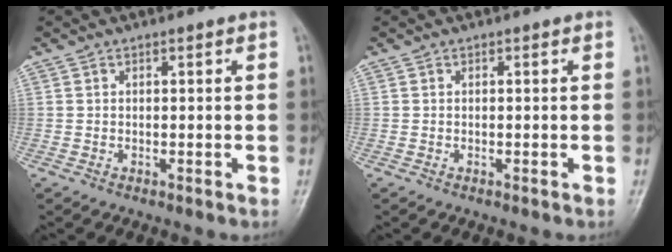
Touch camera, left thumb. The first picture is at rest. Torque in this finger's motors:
{"motor_torque": [0.00, 0.00, 0.01, -0.02, 0.00]}